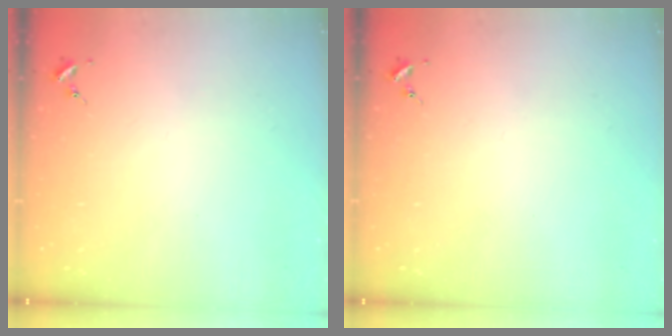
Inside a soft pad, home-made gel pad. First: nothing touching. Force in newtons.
{"total": 0.0}